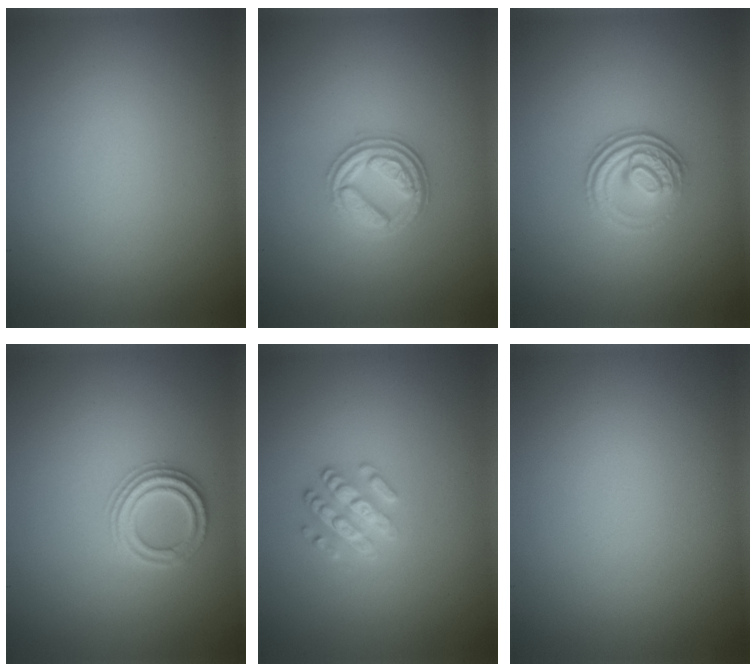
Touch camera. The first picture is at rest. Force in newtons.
{"total": 3.5, "press": 3.0, "slide": 1.8}
{"total": 3.5, "press": 2.5, "slide": 2.4}
{"total": 2.3, "press": 2.2, "slide": 0.5}
{"total": 2.5, "press": 2.3, "slide": 0.9}
{"total": 0.0}